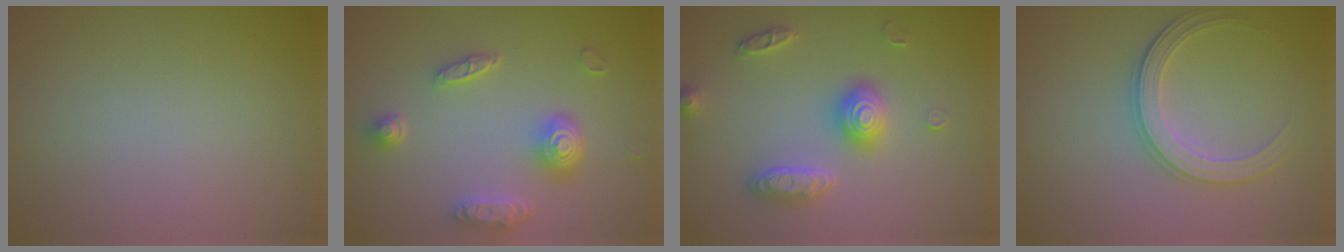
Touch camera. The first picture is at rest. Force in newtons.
{"total": 4.6, "press": 3.7, "slide": 2.8}
{"total": 3.2, "press": 3.2, "slide": 0.4}
{"total": 2.9, "press": 2.8, "slide": 0.5}